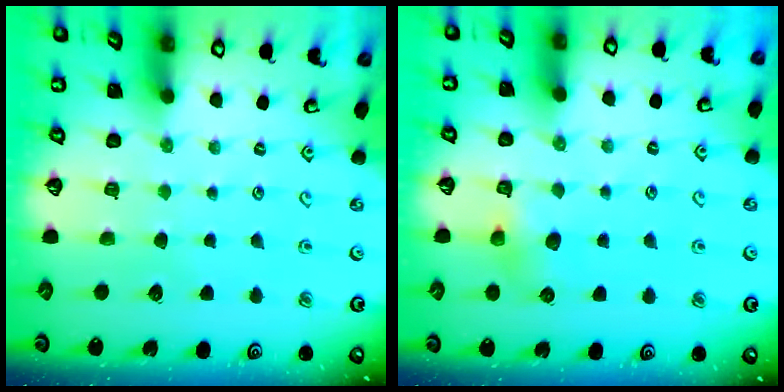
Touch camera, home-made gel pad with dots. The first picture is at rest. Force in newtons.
{"total": 4.8, "press": 4.8, "slide": 0.4}